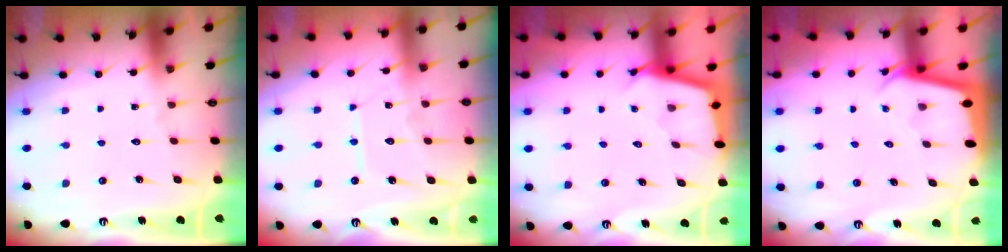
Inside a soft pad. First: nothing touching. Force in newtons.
{"total": 9.3, "press": 9.3, "slide": 0.7}
{"total": 2.7, "press": 2.7, "slide": 0.2}
{"total": 2.2, "press": 2.2, "slide": 0.1}